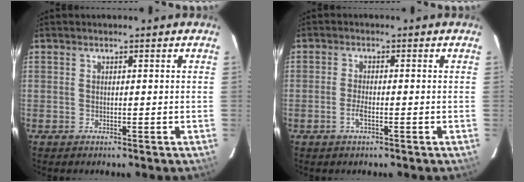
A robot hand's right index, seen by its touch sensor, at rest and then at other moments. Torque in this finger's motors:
{"motor_torque": [-0.06, 0.07, 0.00, 0.00]}